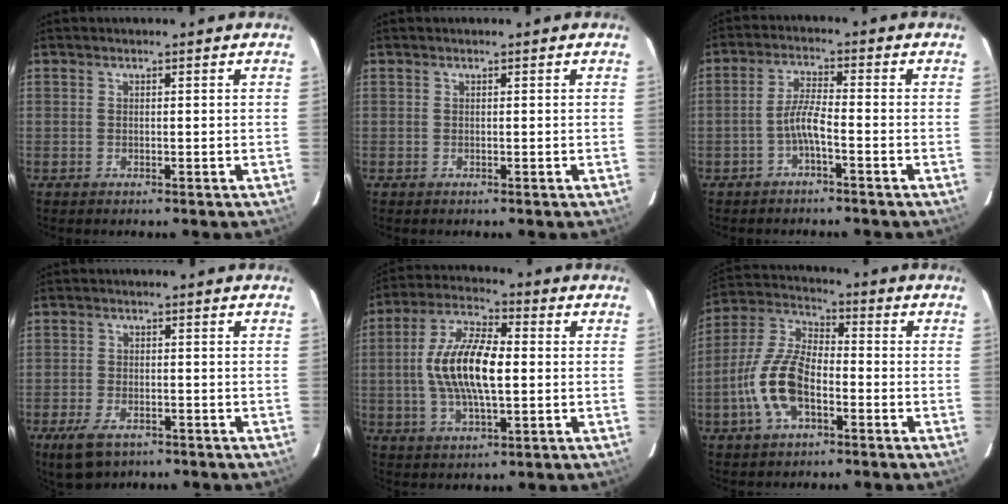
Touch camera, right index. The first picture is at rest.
{"total": 0.0}
{"total": 3.9, "force": [-2.1, 0.2, 3.3], "torque": [-0.074, 0.009, -0.042]}
{"total": 6.7, "force": [-4.3, 3.4, 3.9], "torque": [-0.100, -0.017, -0.074]}
{"total": 13.7, "force": [-0.2, 5.2, 12.7], "torque": [-0.253, 0.011, -0.007]}
{"total": 12.4, "force": [-4.4, 5.7, 10.1], "torque": [-0.219, 0.006, -0.086]}